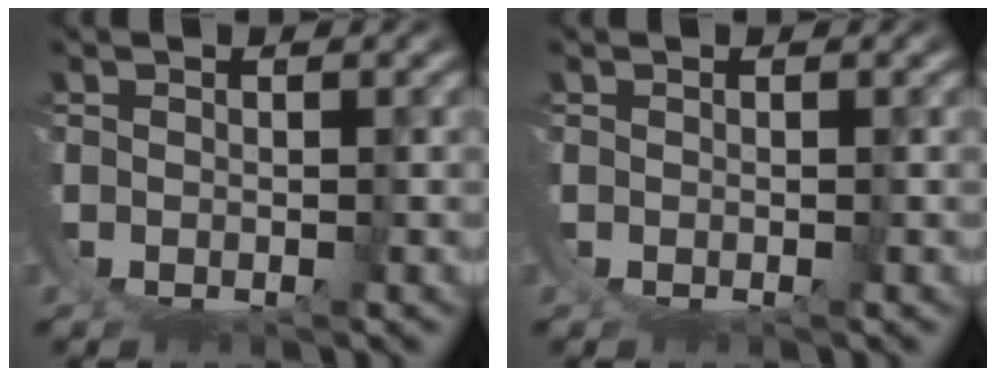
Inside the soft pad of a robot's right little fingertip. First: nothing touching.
{"total": 0.0}